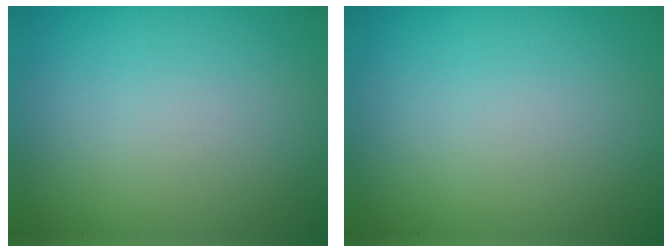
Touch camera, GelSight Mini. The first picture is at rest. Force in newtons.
{"total": 0.0}